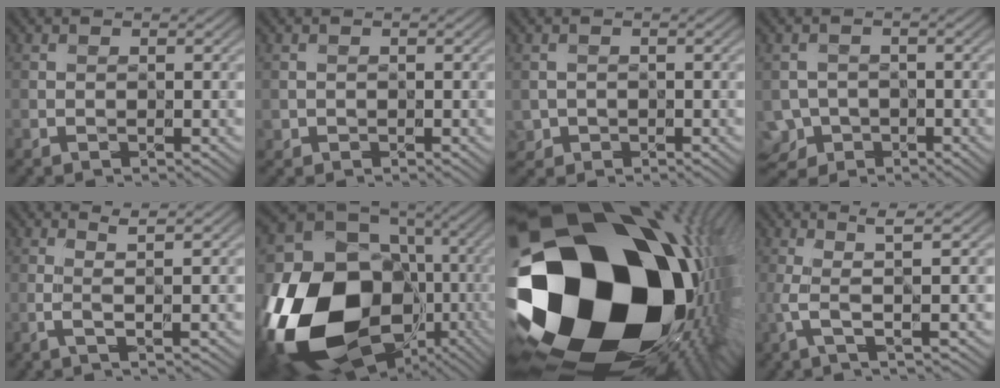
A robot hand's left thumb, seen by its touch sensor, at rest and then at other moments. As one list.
[{"total": 0.7, "force": [-0.1, 0.7, -0.2], "torque": [0.001, -0.007, 0.000]}, {"total": 1.3, "force": [-0.4, 1.1, -0.5], "torque": [0.010, -0.008, -0.007]}, {"total": 4.1, "force": [-2.4, 3.2, 0.7], "torque": [-0.011, -0.005, -0.046]}, {"total": 1.8, "force": [1.0, -0.5, 1.4], "torque": [-0.031, 0.005, 0.011]}, {"total": 23.9, "force": [-6.4, 19.1, 12.8], "torque": [-0.283, -0.070, -0.112]}, {"total": 22.6, "force": [-0.5, 15.8, 16.1], "torque": [-0.301, -0.086, 0.009]}, {"total": 3.1, "force": [1.0, -0.4, 2.9], "torque": [-0.060, 0.005, 0.011]}]